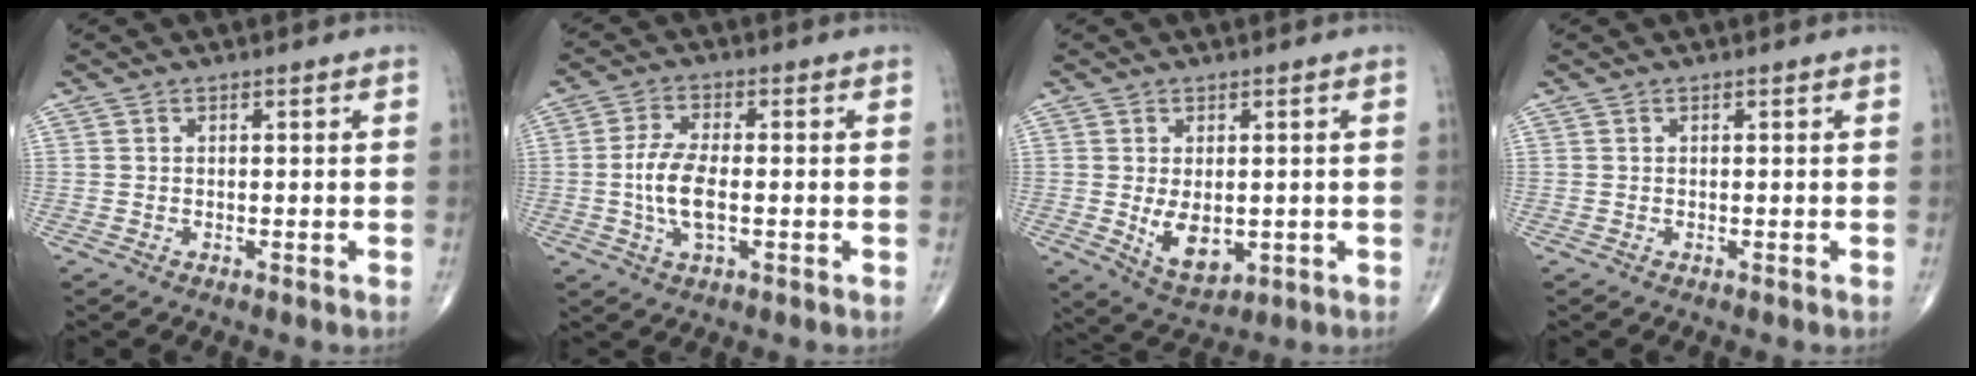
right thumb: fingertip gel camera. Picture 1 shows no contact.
{"total": 8.2, "force": [-1.0, 3.7, 7.3], "torque": [-0.156, 0.005, -0.022]}
{"total": 7.0, "force": [-0.7, 4.2, 5.6], "torque": [-0.077, -0.017, 0.006]}
{"total": 0.0}